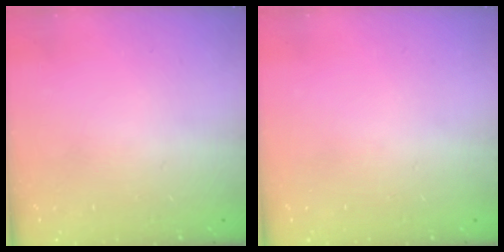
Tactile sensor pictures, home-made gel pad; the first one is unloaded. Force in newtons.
{"total": 0.0}